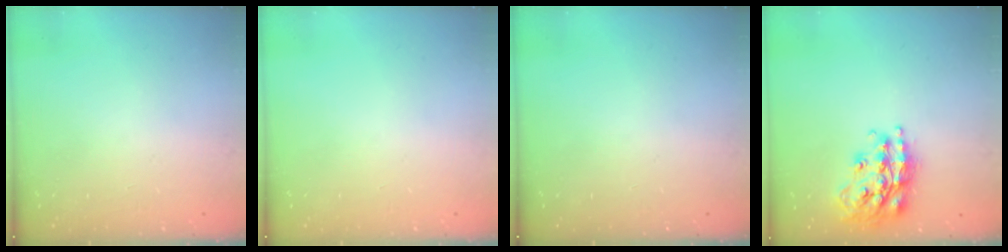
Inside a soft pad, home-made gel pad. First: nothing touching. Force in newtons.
{"total": 0.0}
{"total": 0.0}
{"total": 18.0, "press": 17.9, "slide": 1.6}